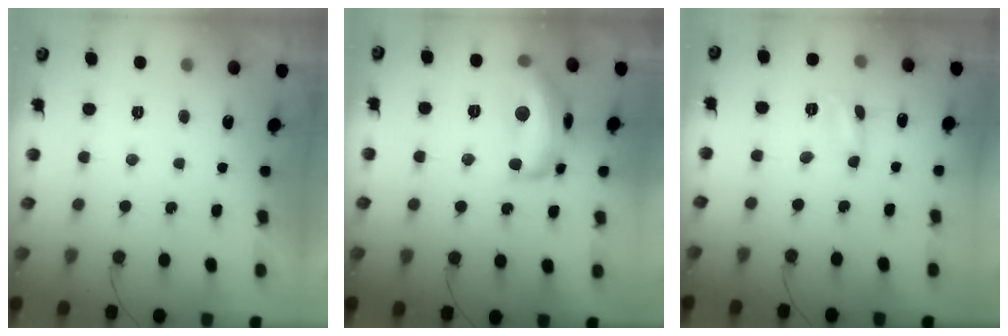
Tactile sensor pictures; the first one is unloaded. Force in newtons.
{"total": 16.6, "press": 16.6, "slide": 1.0}
{"total": 2.0, "press": 2.0, "slide": 0.2}